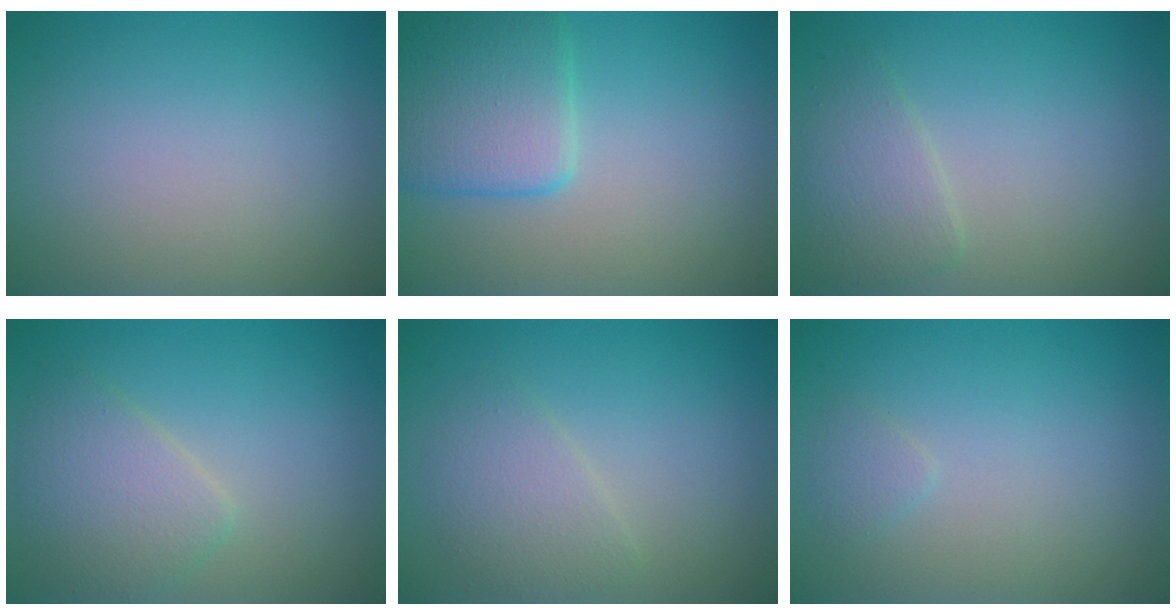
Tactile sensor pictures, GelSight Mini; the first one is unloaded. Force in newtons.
{"total": 4.9, "press": 4.9, "slide": 0.2}
{"total": 2.4, "press": 2.4, "slide": 0.0}
{"total": 3.6, "press": 3.6, "slide": 0.1}
{"total": 2.5, "press": 2.5, "slide": 0.1}
{"total": 0.9, "press": 0.9, "slide": 0.0}